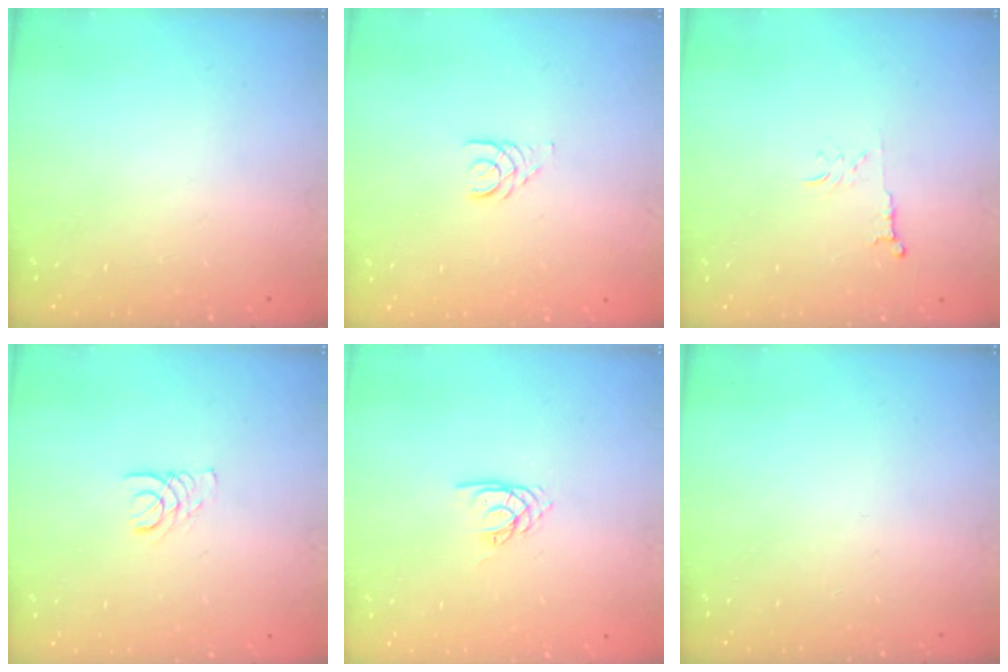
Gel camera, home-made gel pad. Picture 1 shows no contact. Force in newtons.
{"total": 2.5, "press": 2.5, "slide": 0.3}
{"total": 3.9, "press": 3.8, "slide": 0.5}
{"total": 1.9, "press": 1.9, "slide": 0.2}
{"total": 2.7, "press": 2.7, "slide": 0.1}
{"total": 0.0}